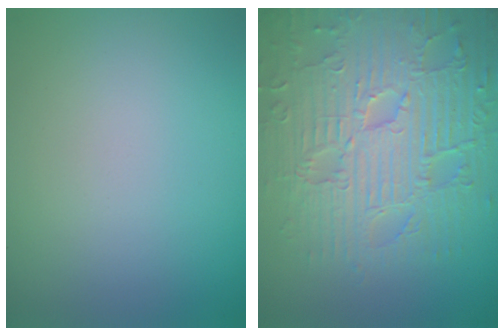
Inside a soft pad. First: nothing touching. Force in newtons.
{"total": 9.8, "press": 6.7, "slide": 7.1}